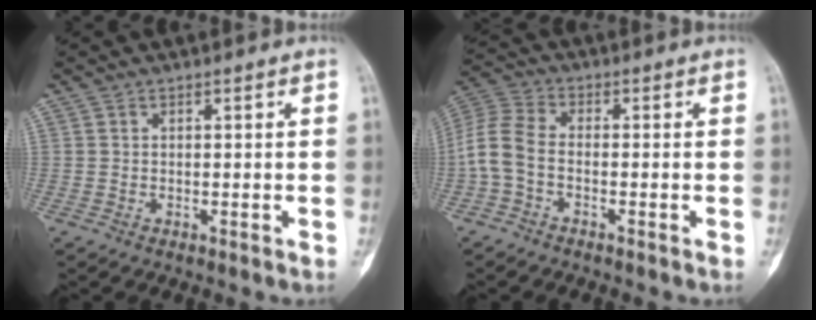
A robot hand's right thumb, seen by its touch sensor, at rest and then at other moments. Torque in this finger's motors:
{"motor_torque": [0.82, 0.58, 0.84, -0.30, 0.14]}